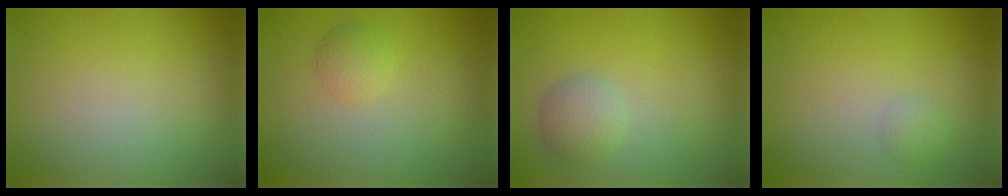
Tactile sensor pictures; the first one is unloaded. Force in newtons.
{"total": 1.6, "press": 1.6, "slide": 0.1}
{"total": 2.4, "press": 2.4, "slide": 0.1}
{"total": 0.8, "press": 0.8, "slide": 0.0}